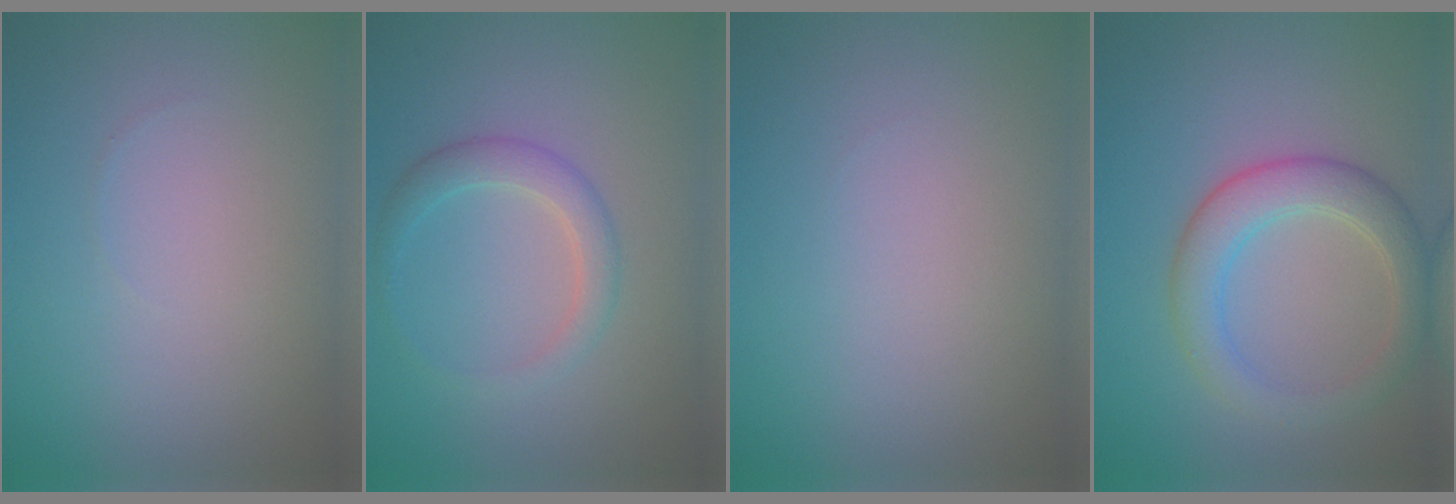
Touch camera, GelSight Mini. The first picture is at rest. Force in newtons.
{"total": 2.4, "press": 2.4, "slide": 0.1}
{"total": 0.0}
{"total": 4.3, "press": 4.3, "slide": 0.3}